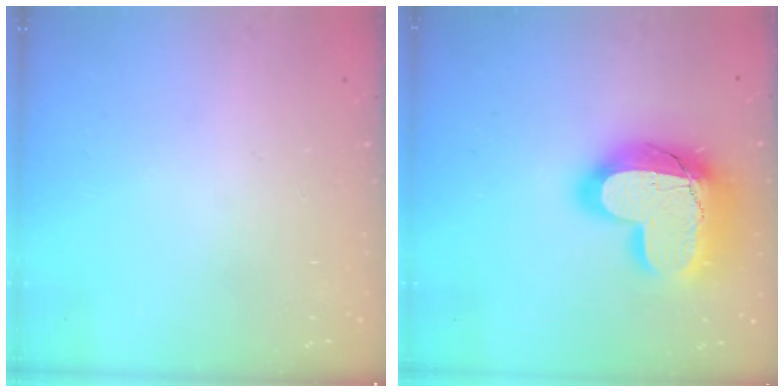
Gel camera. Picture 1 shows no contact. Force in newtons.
{"total": 21.0, "press": 20.9, "slide": 1.5}